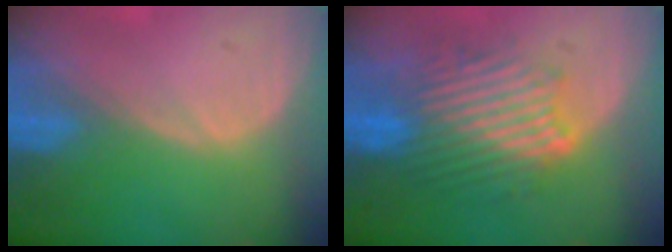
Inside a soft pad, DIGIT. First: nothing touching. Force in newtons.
{"total": 9.1, "press": 9.1, "slide": 0.6}